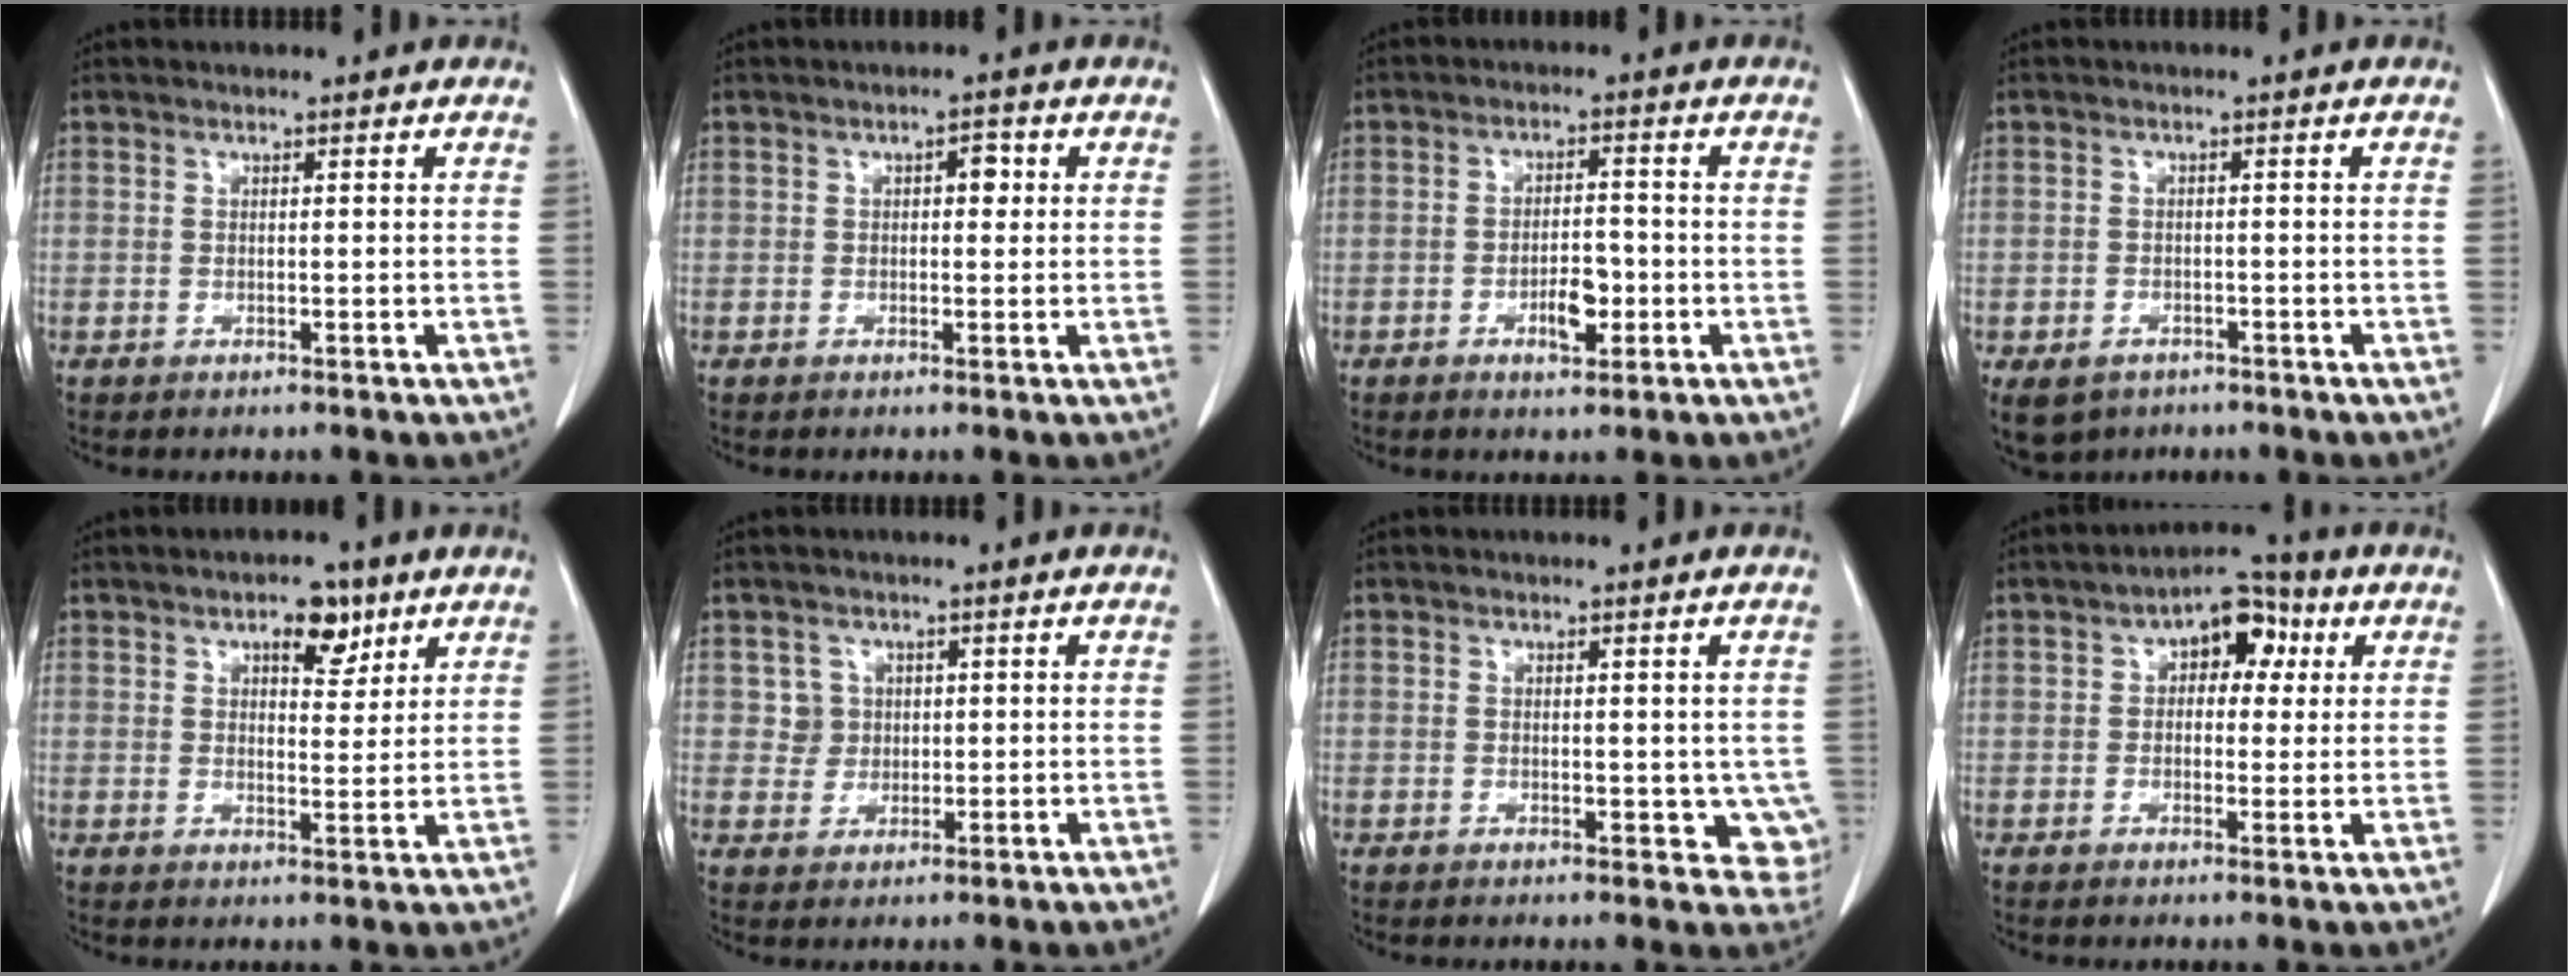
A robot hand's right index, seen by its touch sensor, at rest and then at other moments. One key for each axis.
{"total": 2.1, "fx": 0.5, "fy": 1.1, "fz": 1.8, "tx": -0.022, "ty": 0.010, "tz": 0.005}
{"total": 4.6, "fx": -1.7, "fy": 1.8, "fz": 3.9, "tx": -0.064, "ty": 0.004, "tz": -0.025}
{"total": 6.1, "fx": -3.9, "fy": 4.1, "fz": 2.1, "tx": -0.036, "ty": 0.000, "tz": -0.053}
{"total": 5.4, "fx": 3.2, "fy": 2.5, "fz": 3.5, "tx": -0.049, "ty": 0.003, "tz": 0.045}
{"total": 2.8, "fx": 0.8, "fy": 2.7, "fz": 0.1, "tx": 0.008, "ty": 0.004, "tz": 0.014}
{"total": 4.8, "fx": 0.2, "fy": 2.9, "fz": 3.8, "tx": -0.021, "ty": -0.007, "tz": 0.004}
{"total": 7.2, "fx": 2.2, "fy": 4.2, "fz": 5.4, "tx": -0.069, "ty": 0.031, "tz": 0.027}